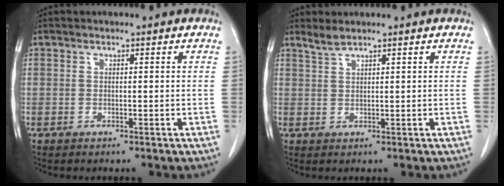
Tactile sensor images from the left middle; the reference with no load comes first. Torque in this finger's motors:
{"motor_torque": [0.83, -0.94, -0.05, 0.00]}